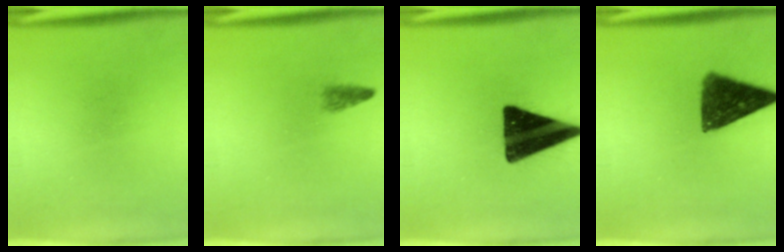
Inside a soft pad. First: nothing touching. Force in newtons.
{"total": 1.4}
{"total": 17.8}
{"total": 11.7}